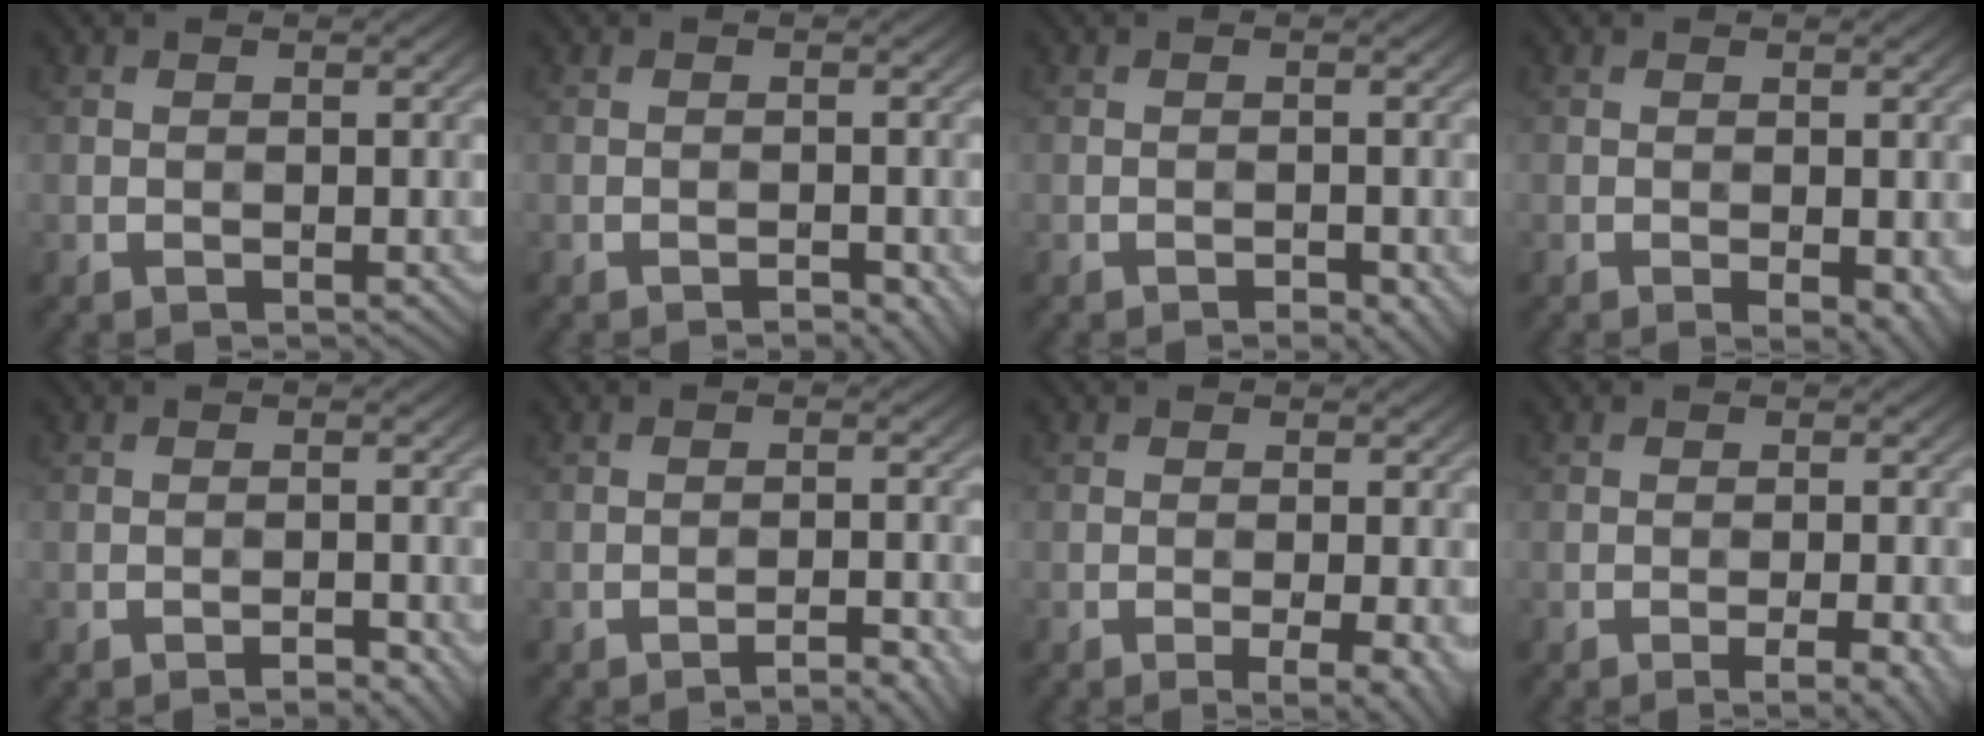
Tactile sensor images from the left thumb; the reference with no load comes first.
{"total": 1.6, "force": [-1.1, 0.4, 1.1], "torque": [-0.014, 0.004, -0.014]}
{"total": 1.7, "force": [-1.1, 0.5, 1.2], "torque": [-0.015, 0.003, -0.014]}
{"total": 2.8, "force": [-1.0, 1.1, 2.4], "torque": [-0.031, -0.005, -0.009]}
{"total": 1.9, "force": [-1.2, 0.4, 1.3], "torque": [-0.019, 0.004, -0.018]}
{"total": 3.6, "force": [-2.6, 0.4, 2.5], "torque": [-0.036, 0.015, -0.042]}
{"total": 3.9, "force": [-1.4, 0.8, 3.5], "torque": [-0.053, 0.000, -0.018]}
{"total": 4.0, "force": [-1.8, 0.8, 3.5], "torque": [-0.045, 0.008, -0.023]}